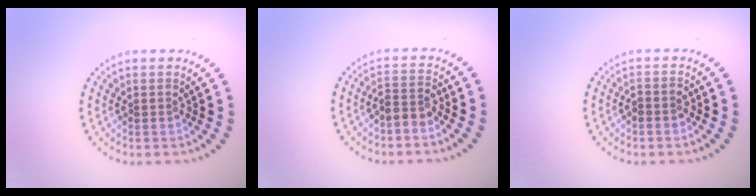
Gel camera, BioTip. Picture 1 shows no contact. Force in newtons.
{"total": 2.0, "press": 1.7, "slide": 1.2}
{"total": 1.2, "press": 1.0, "slide": 0.5}